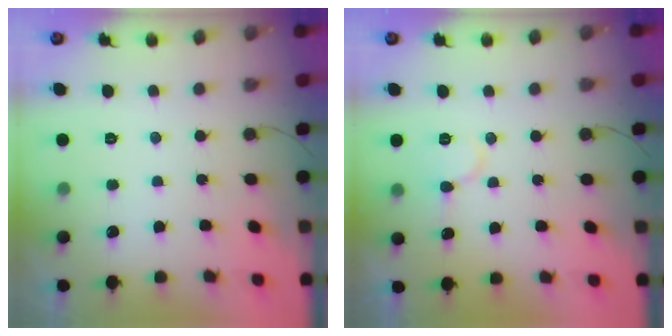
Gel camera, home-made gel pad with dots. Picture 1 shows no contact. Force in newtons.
{"total": 7.8, "press": 7.8, "slide": 0.9}